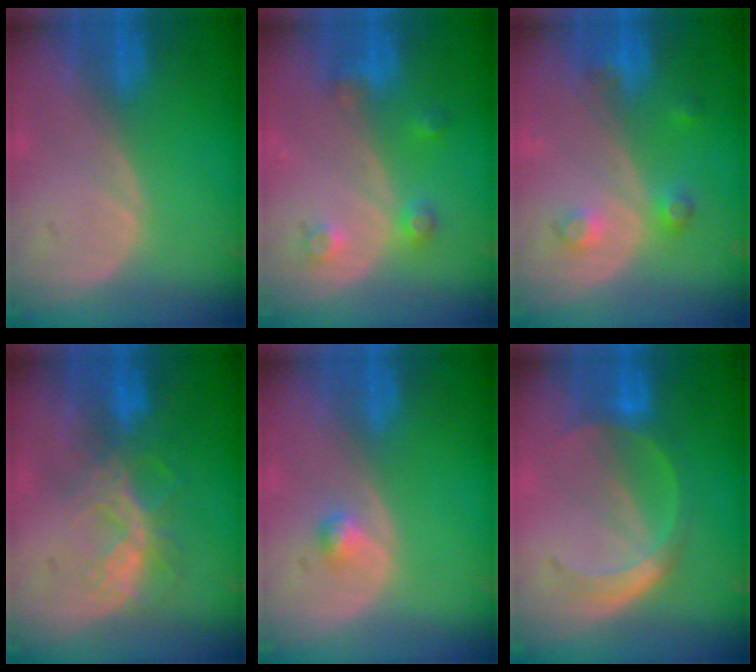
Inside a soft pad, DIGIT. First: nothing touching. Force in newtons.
{"total": 3.6, "press": 3.3, "slide": 1.6}
{"total": 3.5, "press": 3.2, "slide": 1.3}
{"total": 6.5, "press": 5.9, "slide": 2.7}
{"total": 1.3, "press": 1.2, "slide": 0.1}
{"total": 4.8, "press": 4.8, "slide": 0.4}